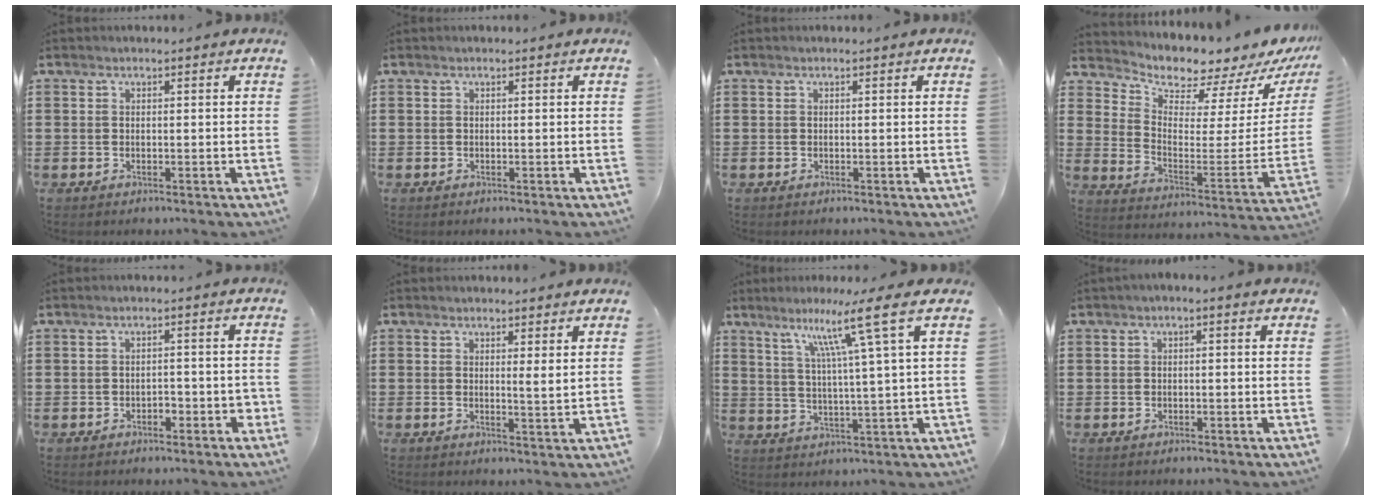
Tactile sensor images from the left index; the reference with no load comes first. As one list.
[{"total": 0.0}, {"total": 0.0}, {"total": 5.2, "force": [5.1, 1.0, 0.0], "torque": [-0.029, -0.064, 0.083]}, {"total": 2.4, "force": [-1.4, 1.2, 1.5], "torque": [-0.030, 0.001, -0.030]}, {"total": 2.3, "force": [1.6, 0.0, 1.6], "torque": [-0.021, -0.009, 0.025]}, {"total": 10.1, "force": [5.5, -1.6, 8.3], "torque": [-0.151, -0.019, 0.076]}, {"total": 0.9, "force": [-0.6, 0.2, 0.6], "torque": [-0.011, -0.002, -0.012]}]